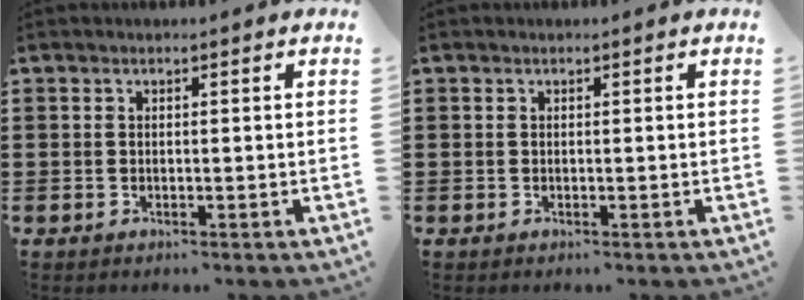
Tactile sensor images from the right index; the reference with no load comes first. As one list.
[{"total": 0.0}]